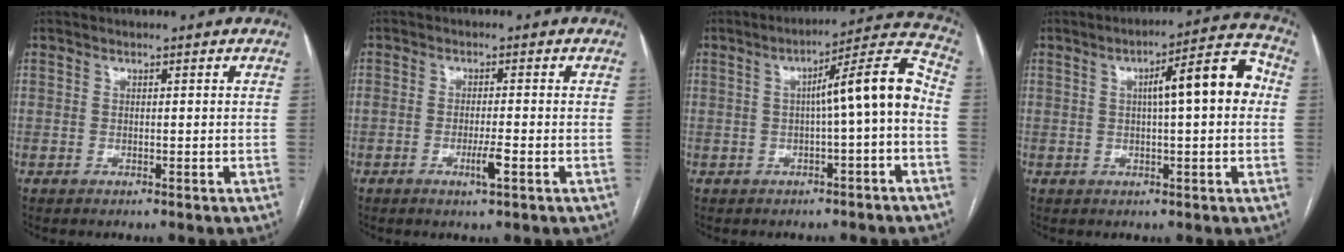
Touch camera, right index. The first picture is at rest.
{"total": 3.0, "force": [-1.2, 0.1, 2.8], "torque": [-0.051, -0.004, -0.021]}
{"total": 9.8, "force": [-0.7, 0.3, 9.8], "torque": [-0.135, 0.033, -0.014]}
{"total": 10.1, "force": [1.3, 1.6, 9.9], "torque": [-0.139, 0.035, 0.014]}